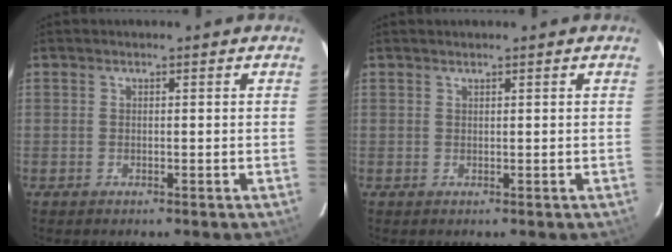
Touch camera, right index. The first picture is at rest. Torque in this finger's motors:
{"motor_torque": [0.28, 0.39, 0.02, -0.01]}